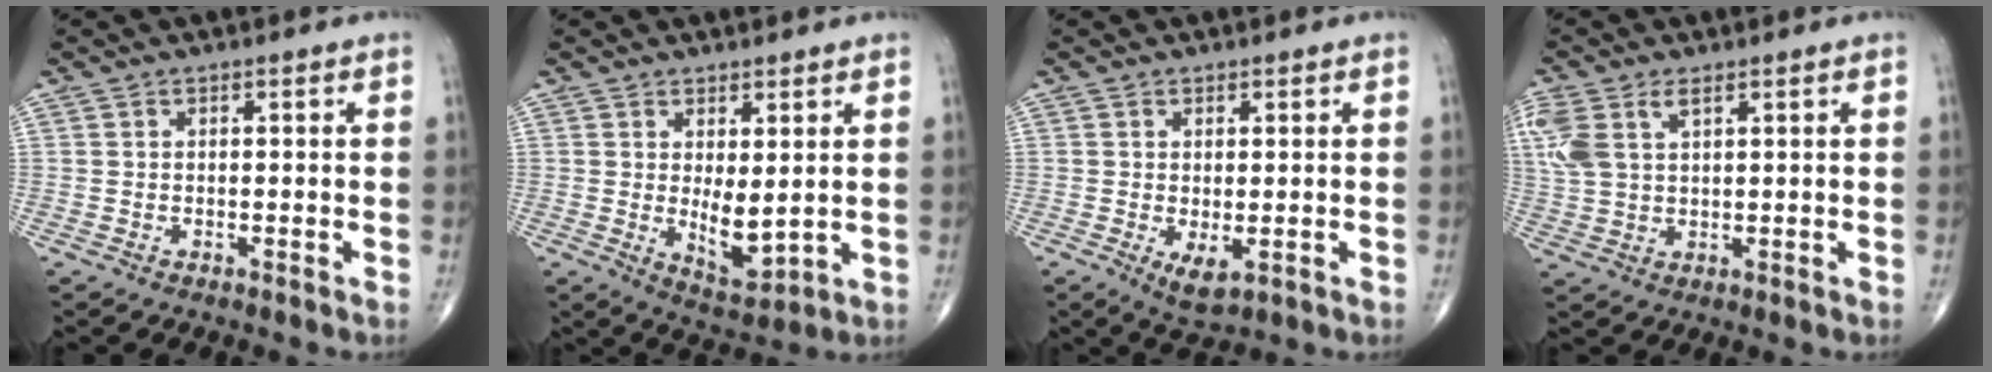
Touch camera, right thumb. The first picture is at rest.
{"total": 6.7, "force": [0.5, 2.9, 6.0], "torque": [-0.082, -0.022, 0.021]}
{"total": 3.9, "force": [-0.8, 1.7, 3.4], "torque": [-0.055, -0.012, -0.005]}
{"total": 8.7, "force": [3.6, 4.7, 6.4], "torque": [-0.166, 0.011, 0.078]}